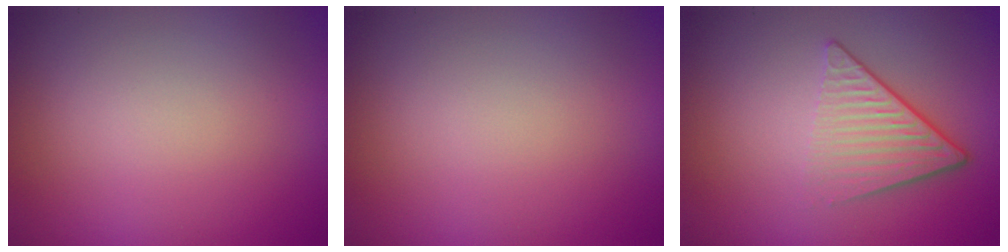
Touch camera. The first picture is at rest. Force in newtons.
{"total": 0.0}
{"total": 4.7, "press": 3.0, "slide": 3.7}